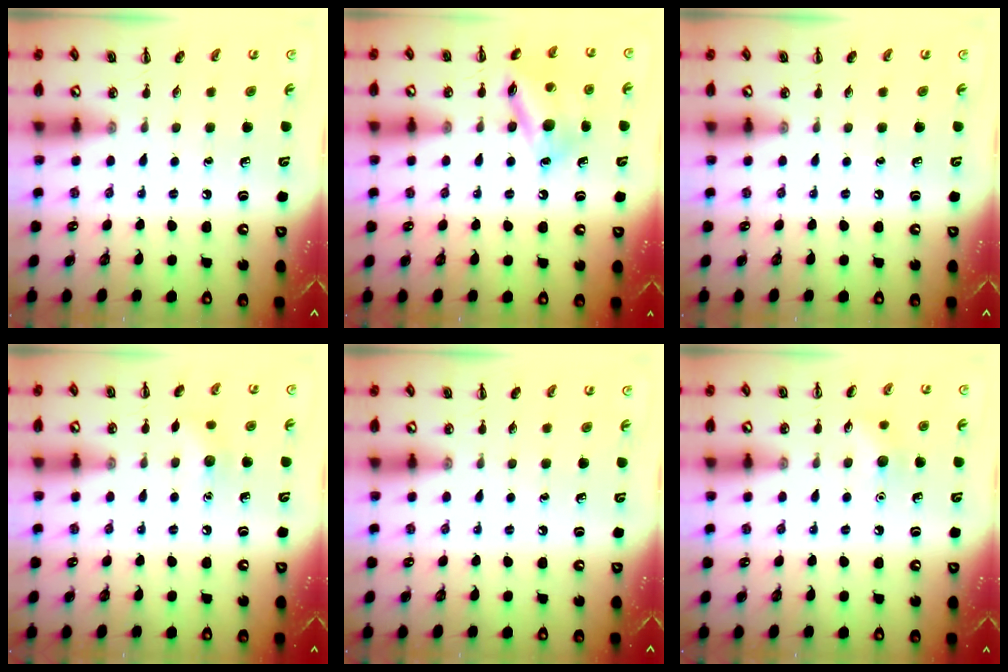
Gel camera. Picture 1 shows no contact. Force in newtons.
{"total": 14.4, "press": 14.3, "slide": 1.2}
{"total": 0.0}
{"total": 5.6, "press": 5.4, "slide": 1.4}
{"total": 0.0}
{"total": 6.5, "press": 6.3, "slide": 1.4}